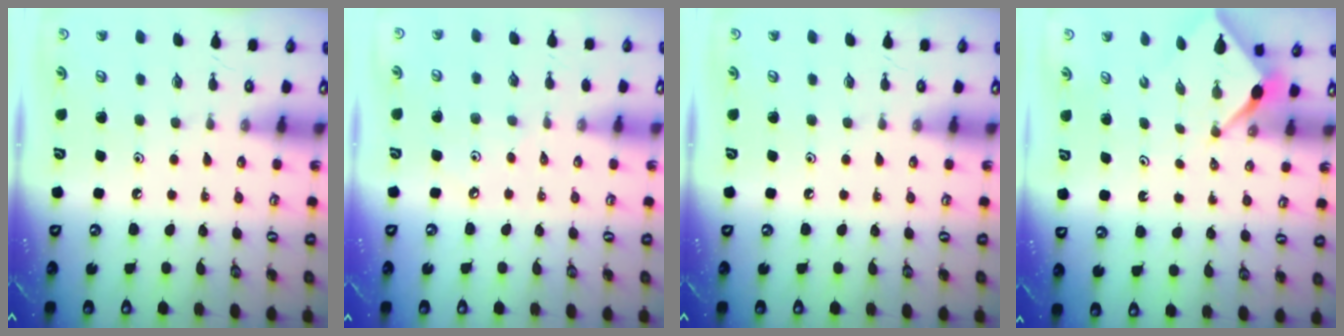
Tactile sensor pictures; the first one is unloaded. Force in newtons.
{"total": 2.8, "press": 2.8, "slide": 0.5}
{"total": 0.0}
{"total": 2.3, "press": 2.3, "slide": 0.2}